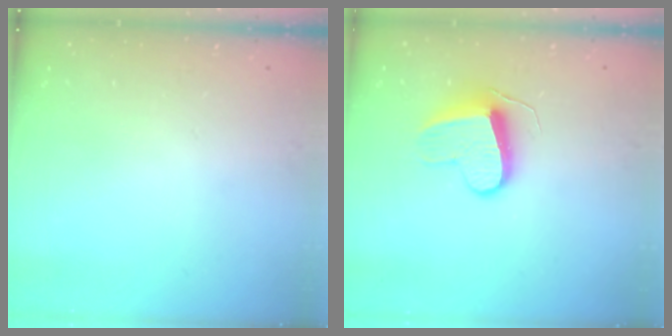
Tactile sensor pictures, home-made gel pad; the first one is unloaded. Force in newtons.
{"total": 9.5, "press": 9.5, "slide": 0.7}